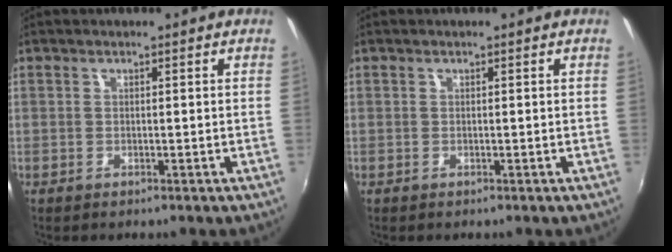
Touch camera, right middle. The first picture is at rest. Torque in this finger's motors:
{"motor_torque": [0.11, -0.09, 0.03, 0.01]}